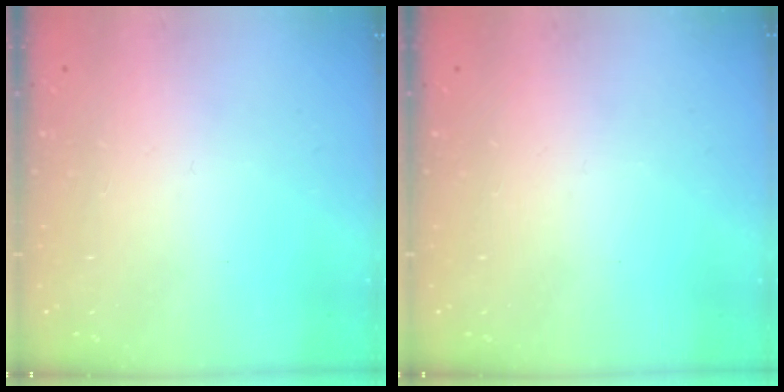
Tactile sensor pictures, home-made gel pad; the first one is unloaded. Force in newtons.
{"total": 0.0}